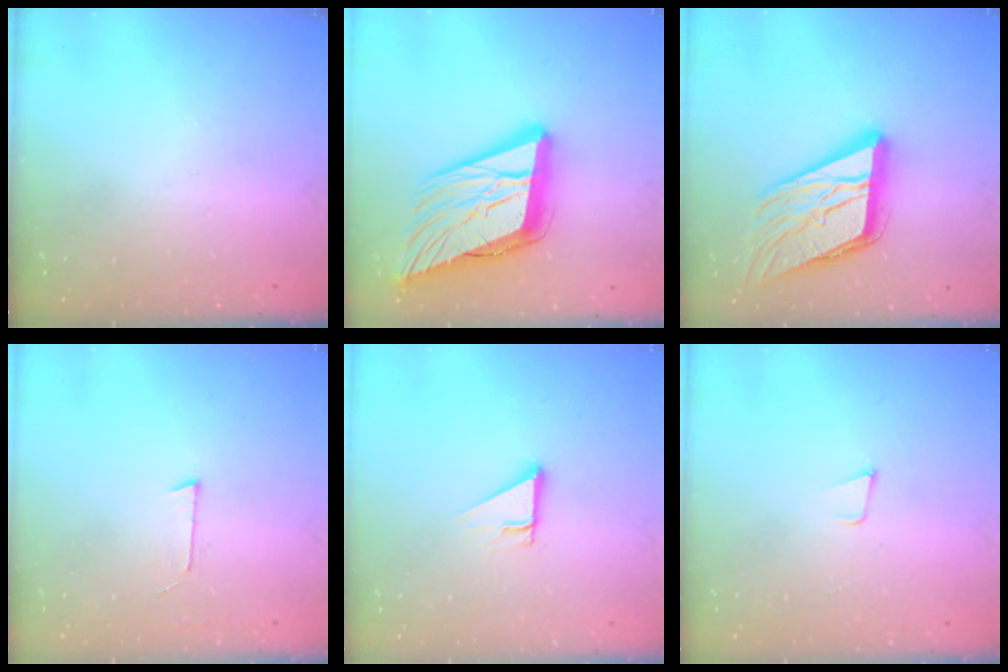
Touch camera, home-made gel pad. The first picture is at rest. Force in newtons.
{"total": 23.3, "press": 22.8, "slide": 5.1}
{"total": 18.6, "press": 18.4, "slide": 2.2}
{"total": 2.7, "press": 2.7, "slide": 0.2}
{"total": 2.7, "press": 2.7, "slide": 0.1}
{"total": 3.6, "press": 2.4, "slide": 2.6}